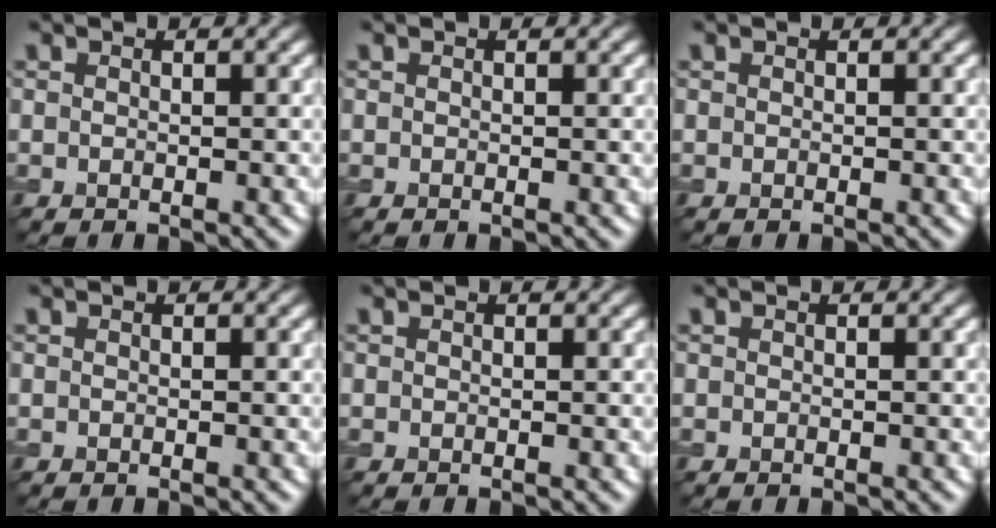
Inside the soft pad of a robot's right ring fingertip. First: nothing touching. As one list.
[{"total": 0.0}, {"total": 0.0}, {"total": 0.0}, {"total": 0.0}, {"total": 0.0}]